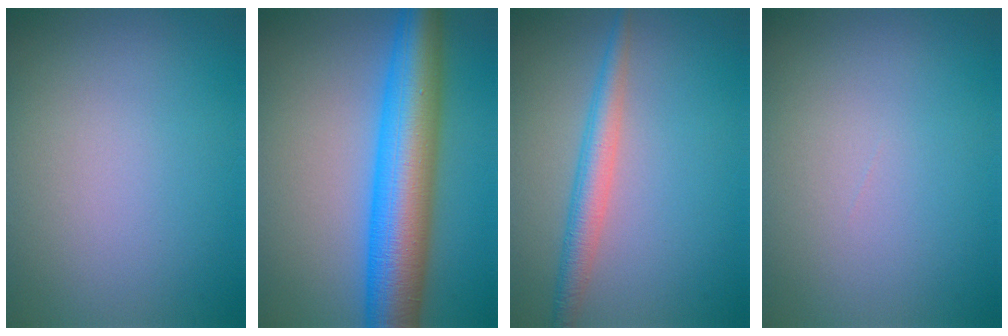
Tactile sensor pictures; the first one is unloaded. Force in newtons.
{"total": 10.1, "press": 10.1, "slide": 0.1}
{"total": 2.9, "press": 2.9, "slide": 0.1}
{"total": 0.0}